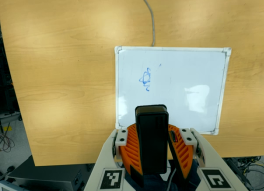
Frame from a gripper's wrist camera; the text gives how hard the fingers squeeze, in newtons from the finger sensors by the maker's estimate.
{"total": 8.2, "left": 9.1, "right": 7.4}